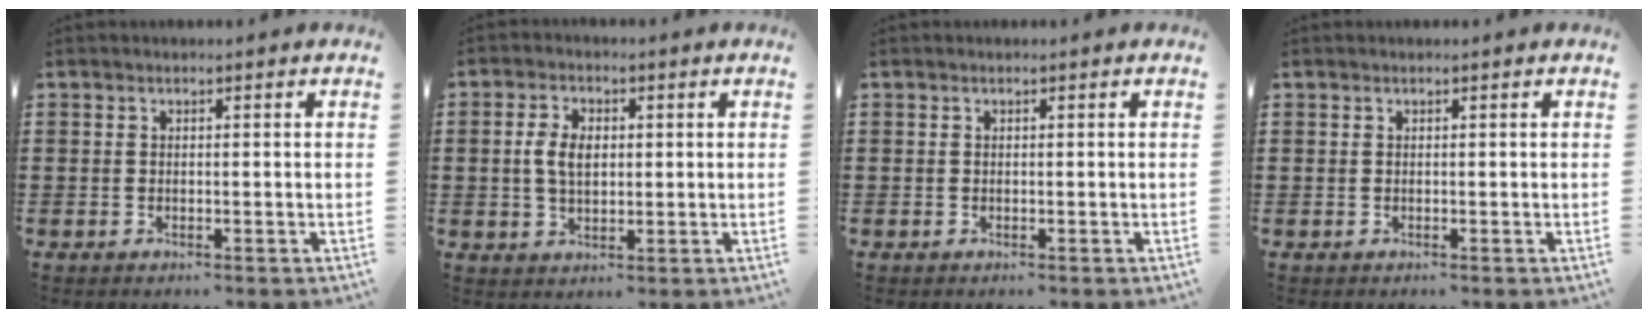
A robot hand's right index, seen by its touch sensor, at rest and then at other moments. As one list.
[{"total": 4.6, "force": [0.3, 2.8, 3.6], "torque": [-0.083, 0.009, 0.002]}, {"total": 0.0}, {"total": 0.0}]